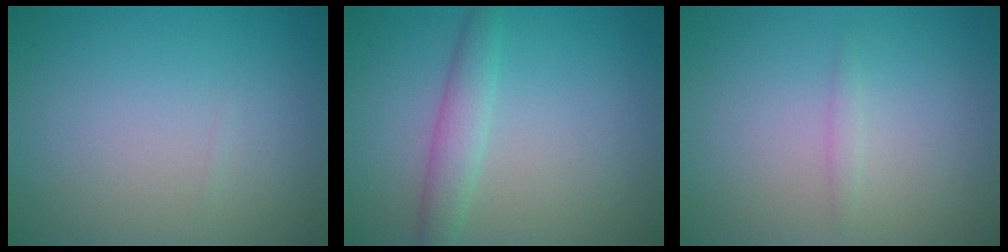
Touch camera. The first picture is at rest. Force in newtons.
{"total": 2.5, "press": 2.5, "slide": 0.1}
{"total": 0.7, "press": 0.7, "slide": 0.1}